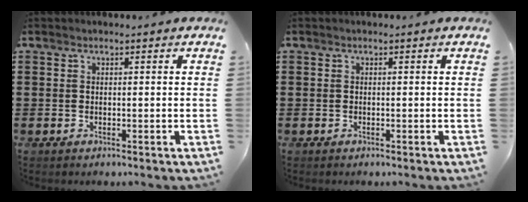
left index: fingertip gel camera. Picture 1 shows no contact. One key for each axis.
{"total": 0.0}